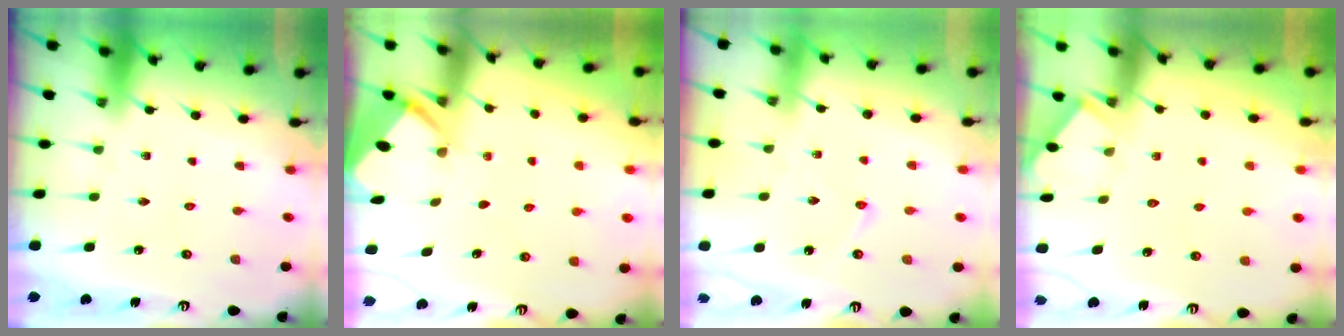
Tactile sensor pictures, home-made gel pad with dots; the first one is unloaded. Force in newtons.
{"total": 2.6, "press": 2.6, "slide": 0.0}
{"total": 2.9, "press": 2.9, "slide": 0.3}
{"total": 2.4, "press": 2.4, "slide": 0.3}